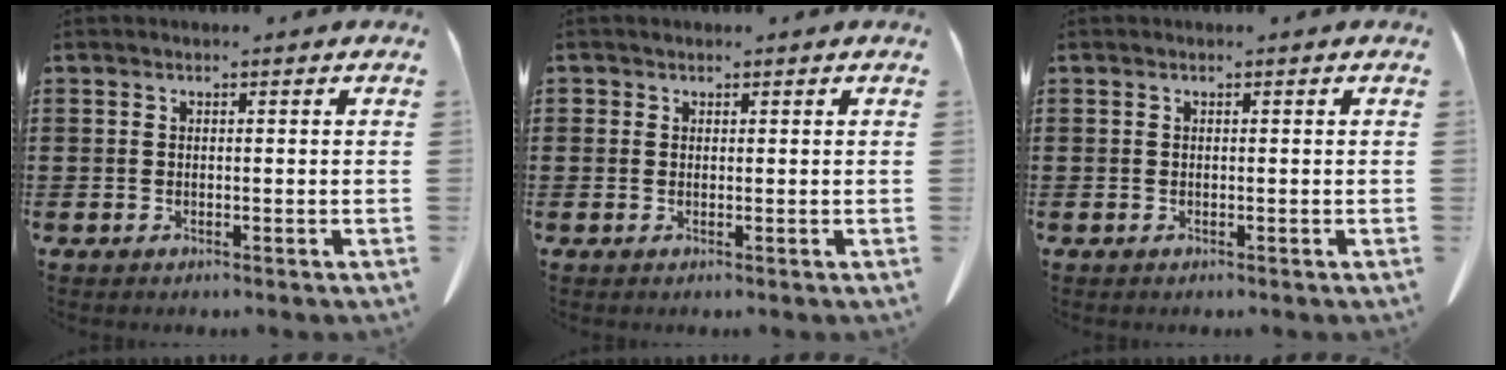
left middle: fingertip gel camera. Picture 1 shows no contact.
{"total": 0.6, "force": [0.3, 0.4, 0.1], "torque": [-0.003, 0.002, 0.007]}
{"total": 0.0}